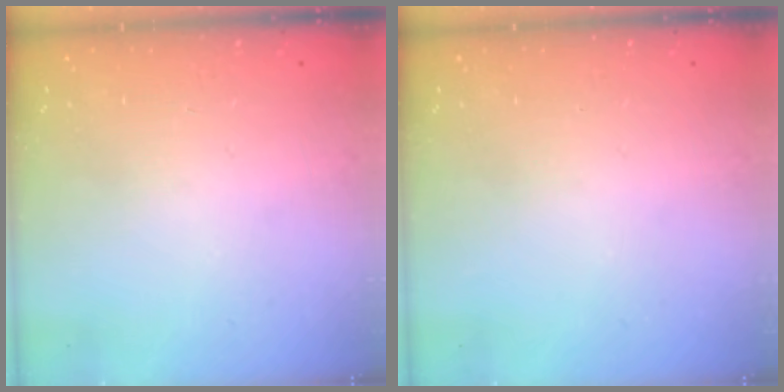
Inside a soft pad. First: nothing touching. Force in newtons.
{"total": 0.0}